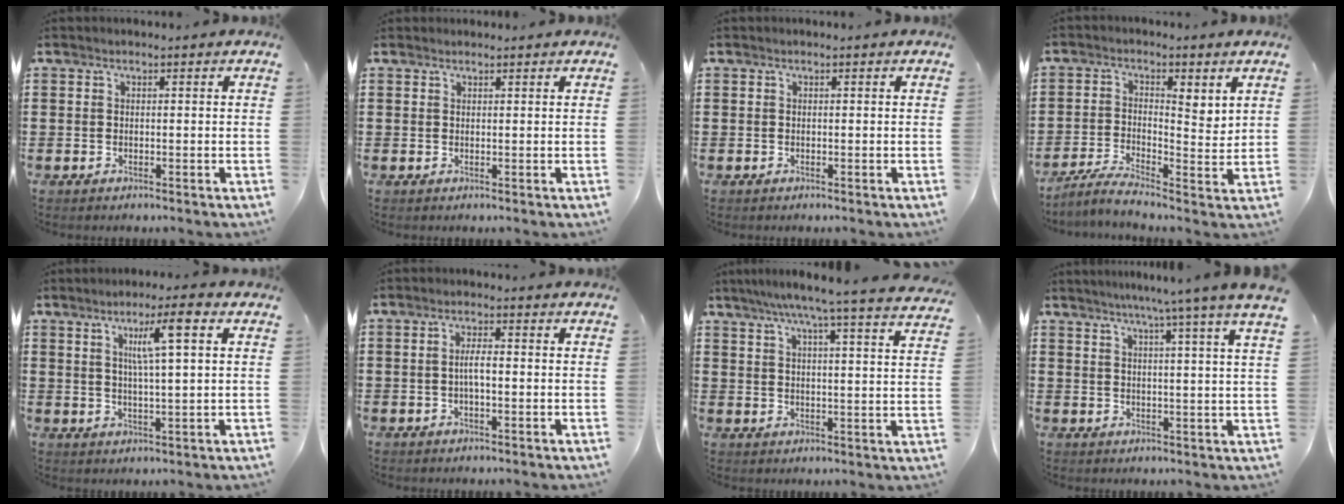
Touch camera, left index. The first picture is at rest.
{"total": 0.7, "force": [0.7, 0.2, 0.0], "torque": [-0.003, 0.001, 0.013]}
{"total": 0.0}
{"total": 2.9, "force": [0.7, 1.0, 2.6], "torque": [-0.051, -0.011, 0.004]}
{"total": 7.1, "force": [2.9, 0.5, 6.5], "torque": [-0.125, 0.002, 0.043]}
{"total": 3.0, "force": [-0.3, 0.7, 2.9], "torque": [-0.051, 0.002, -0.006]}
{"total": 6.5, "force": [5.5, -0.8, 3.3], "torque": [-0.082, -0.029, 0.092]}
{"total": 5.8, "force": [4.4, -1.6, 3.4], "torque": [-0.077, -0.019, 0.070]}